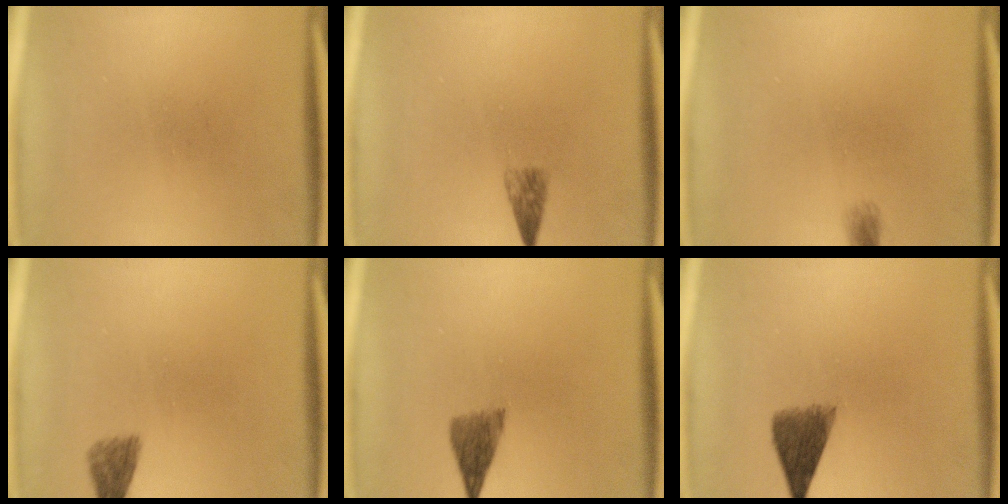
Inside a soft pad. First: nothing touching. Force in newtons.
{"total": 2.0}
{"total": 1.4}
{"total": 2.4}
{"total": 3.6}
{"total": 5.2}